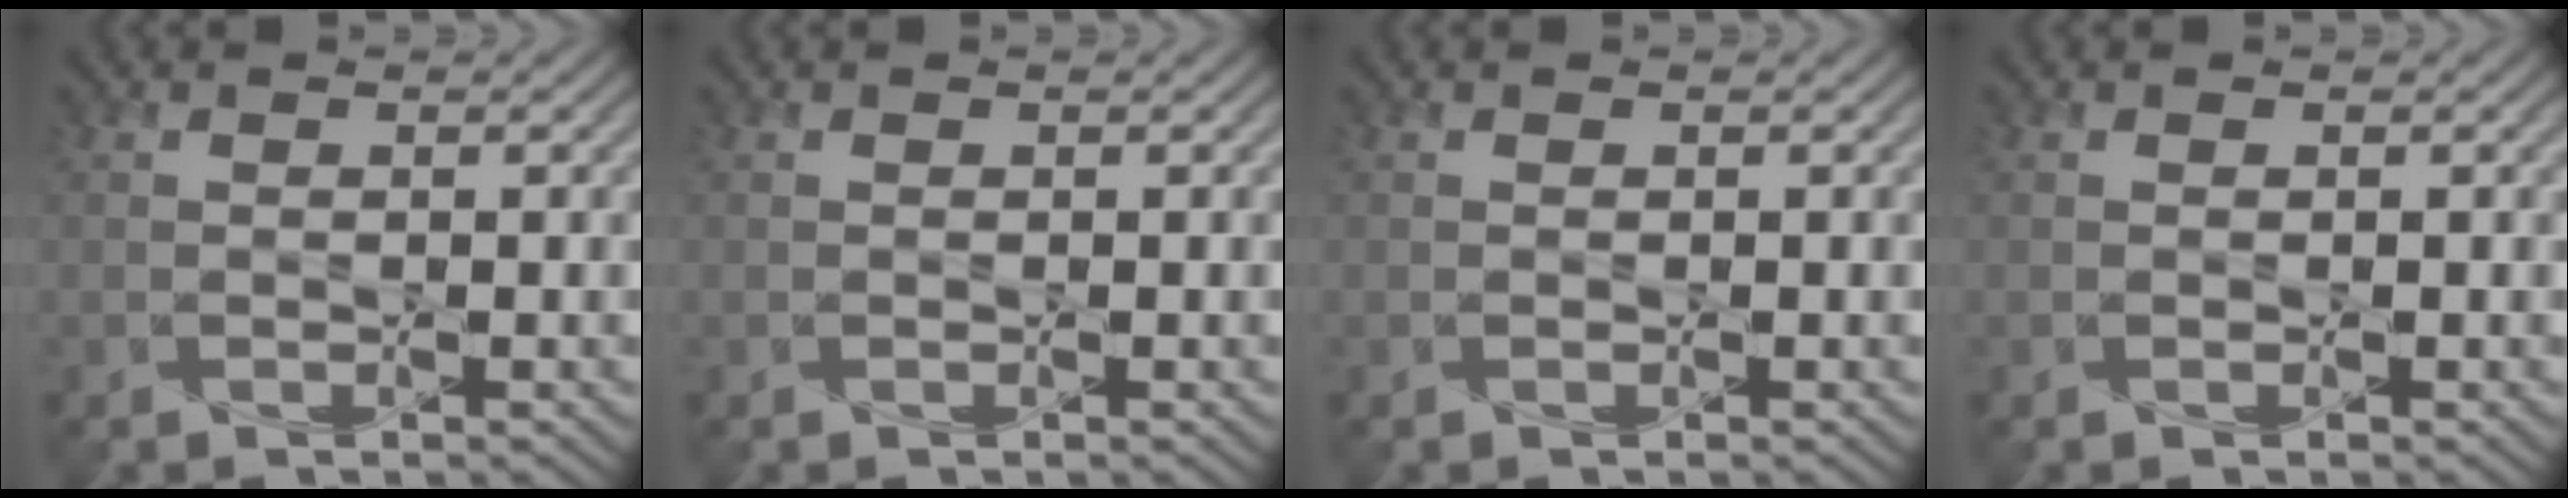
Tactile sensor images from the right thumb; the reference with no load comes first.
{"total": 0.0}
{"total": 0.0}
{"total": 0.0}